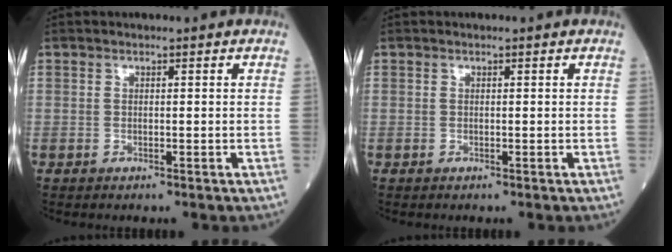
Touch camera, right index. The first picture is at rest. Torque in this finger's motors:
{"motor_torque": [0.00, 0.00, 0.02, 0.00]}